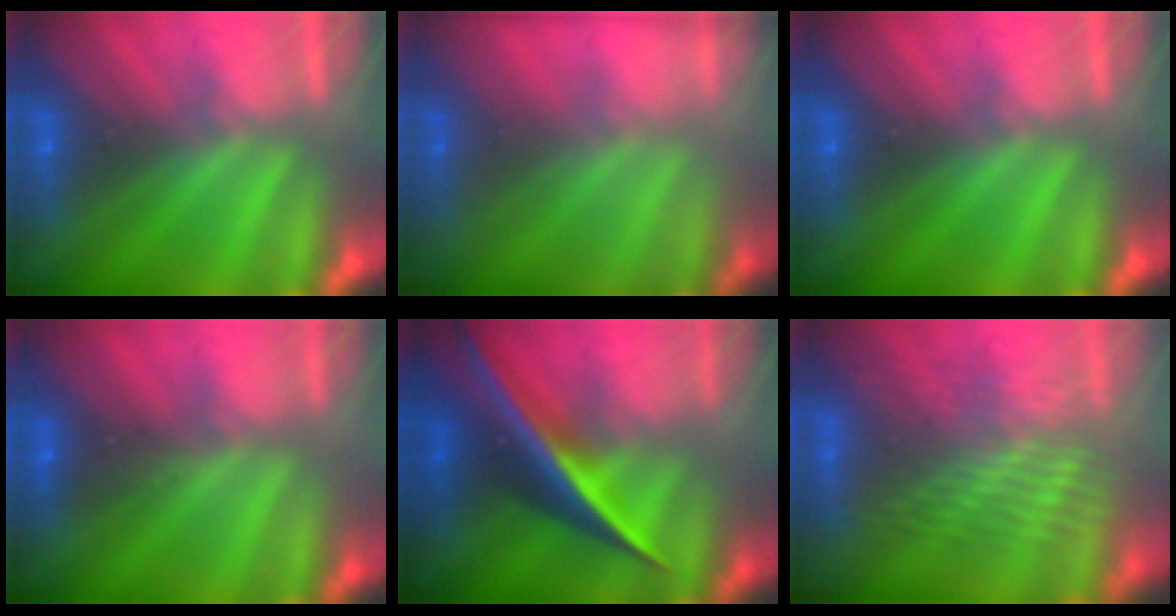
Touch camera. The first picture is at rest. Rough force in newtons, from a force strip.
{"total": 1.7}
{"total": 0.0}
{"total": 2.7}
{"total": 2.6}
{"total": 3.2}